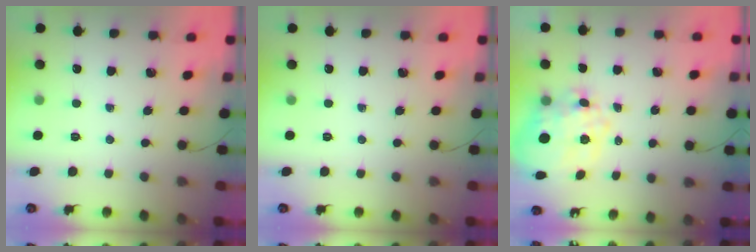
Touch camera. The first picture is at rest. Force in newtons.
{"total": 0.0}
{"total": 13.0, "press": 12.7, "slide": 3.0}